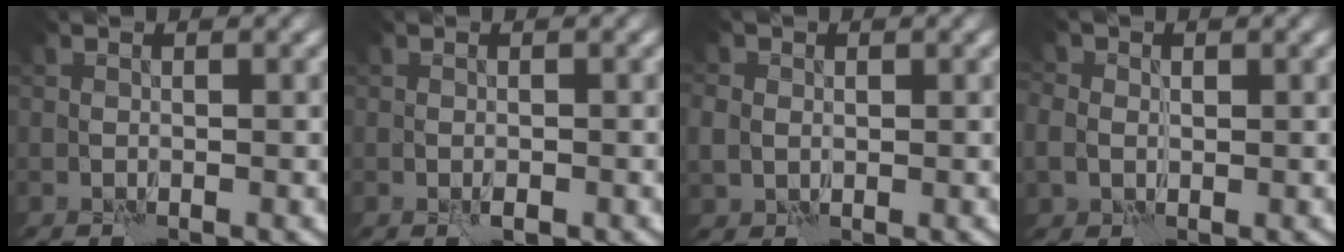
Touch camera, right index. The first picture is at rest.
{"total": 0.8, "force": [-0.3, 0.4, 0.7], "torque": [-0.012, -0.003, -0.005]}
{"total": 2.7, "force": [0.5, 2.3, 1.3], "torque": [-0.026, 0.005, 0.005]}
{"total": 3.7, "force": [0.5, 3.2, 1.8], "torque": [-0.034, 0.007, -0.013]}